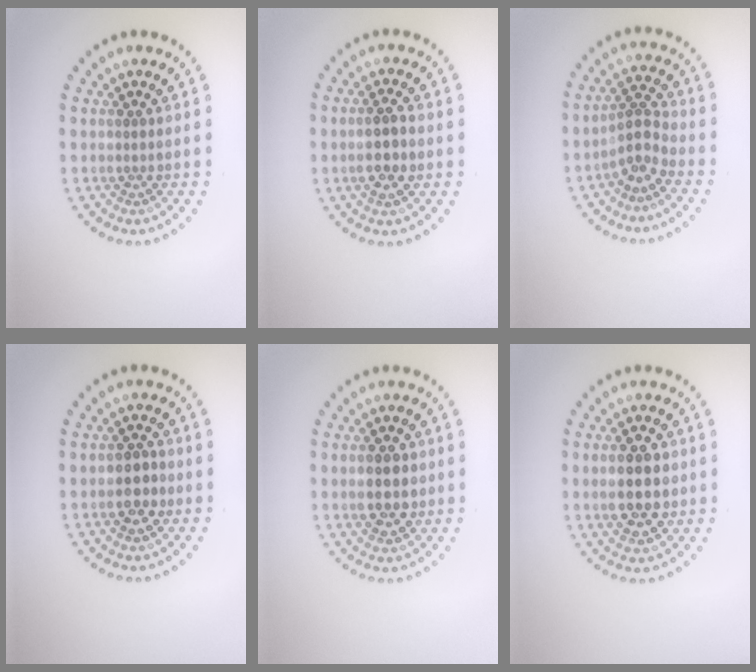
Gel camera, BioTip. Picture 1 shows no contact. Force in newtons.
{"total": 2.8, "press": 2.7, "slide": 0.7}
{"total": 2.5, "press": 1.8, "slide": 1.8}
{"total": 2.5, "press": 2.5, "slide": 0.3}
{"total": 3.4, "press": 3.4, "slide": 0.3}
{"total": 4.5, "press": 4.5, "slide": 0.2}